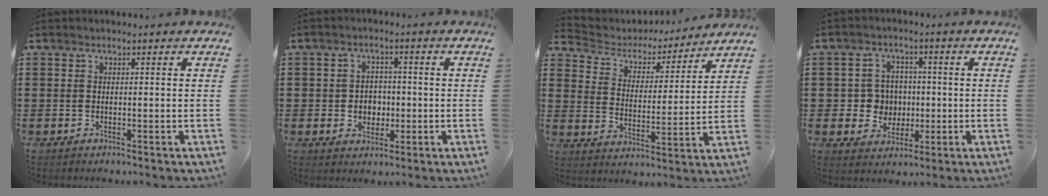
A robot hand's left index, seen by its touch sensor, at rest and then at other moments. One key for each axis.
{"total": 3.7, "fx": -0.4, "fy": 3.2, "fz": 1.7, "tx": -0.035, "ty": 0.003, "tz": -0.013}
{"total": 4.4, "fx": 4.0, "fy": 1.5, "fz": 0.7, "tx": -0.040, "ty": -0.026, "tz": 0.062}
{"total": 5.6, "fx": -0.1, "fy": 5.5, "fz": 1.2, "tx": -0.040, "ty": 0.013, "tz": -0.002}